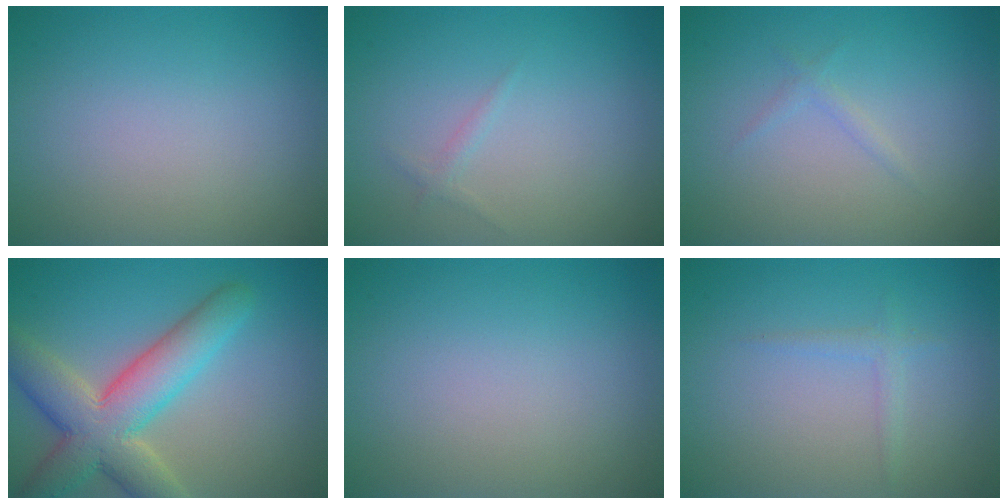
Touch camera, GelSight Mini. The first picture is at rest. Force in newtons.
{"total": 0.6, "press": 0.6, "slide": 0.1}
{"total": 0.8, "press": 0.8, "slide": 0.1}
{"total": 8.2, "press": 8.1, "slide": 0.8}
{"total": 0.0}
{"total": 1.0, "press": 1.0, "slide": 0.1}